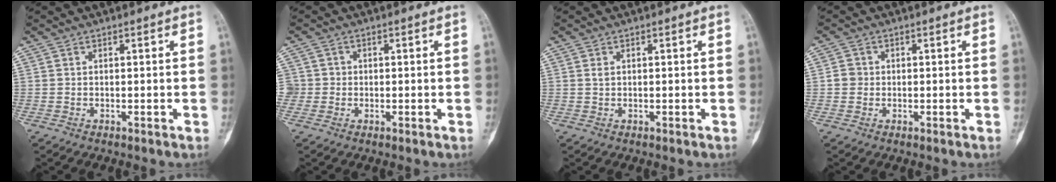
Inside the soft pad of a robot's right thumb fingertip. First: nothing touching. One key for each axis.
{"total": 2.9, "fx": -0.2, "fy": 2.9, "fz": 0.1, "tx": 0.021, "ty": 0.009, "tz": -0.007}
{"total": 0.8, "fx": 0.3, "fy": 0.5, "fz": 0.5, "tx": -0.008, "ty": 0.004, "tz": 0.006}
{"total": 2.1, "fx": -0.1, "fy": 2.0, "fz": 0.6, "tx": 0.002, "ty": 0.006, "tz": -0.004}